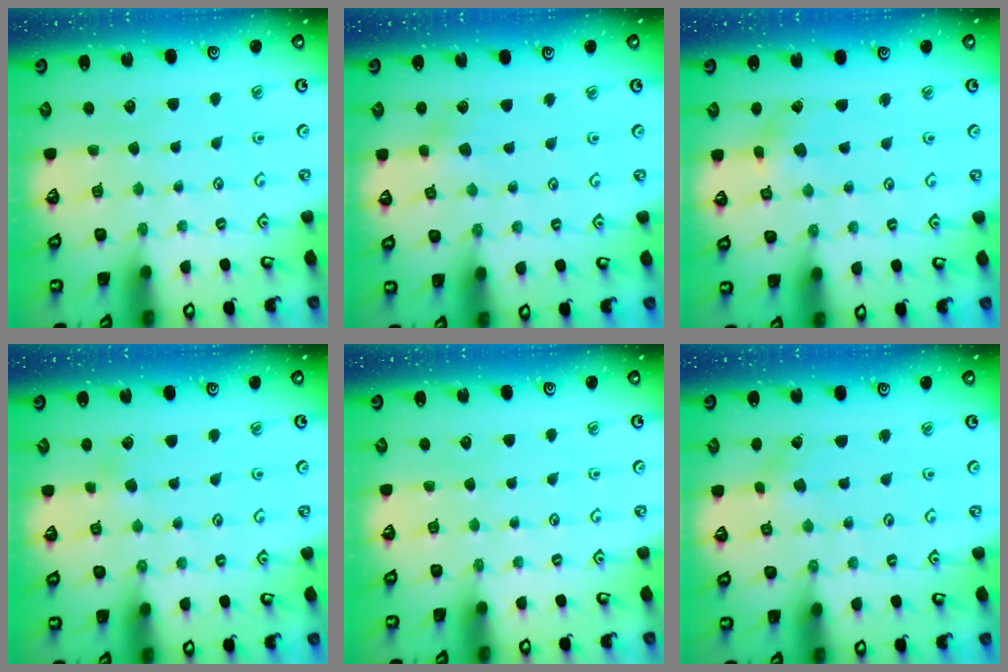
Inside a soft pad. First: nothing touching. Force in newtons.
{"total": 3.7, "press": 3.7, "slide": 0.5}
{"total": 2.4, "press": 2.4, "slide": 0.3}
{"total": 2.1, "press": 2.0, "slide": 0.6}
{"total": 0.0}
{"total": 0.5, "press": 0.5, "slide": 0.0}